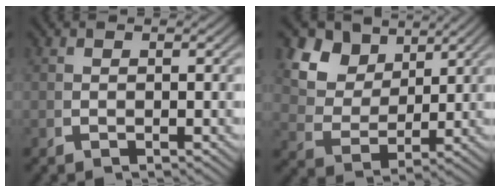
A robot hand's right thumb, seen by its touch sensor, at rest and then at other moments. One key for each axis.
{"total": 9.0, "fx": 3.5, "fy": 6.4, "fz": 5.3, "tx": -0.121, "ty": -0.011, "tz": 0.066}